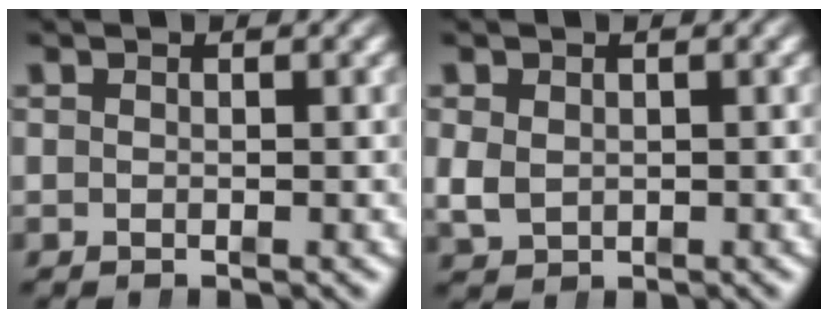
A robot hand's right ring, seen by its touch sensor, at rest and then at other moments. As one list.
[{"total": 2.1, "force": [-0.1, 1.9, 1.0], "torque": [-0.030, -0.014, 0.012]}]